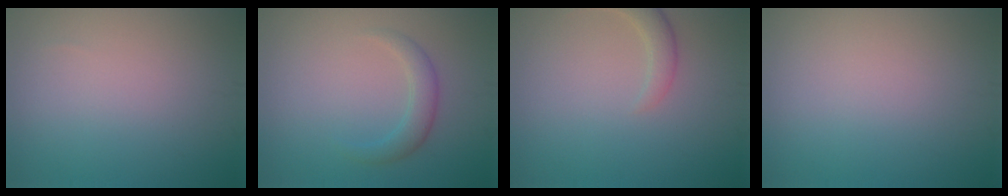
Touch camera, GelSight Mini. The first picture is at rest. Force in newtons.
{"total": 2.2, "press": 2.2, "slide": 0.1}
{"total": 2.2, "press": 2.2, "slide": 0.2}
{"total": 0.0}